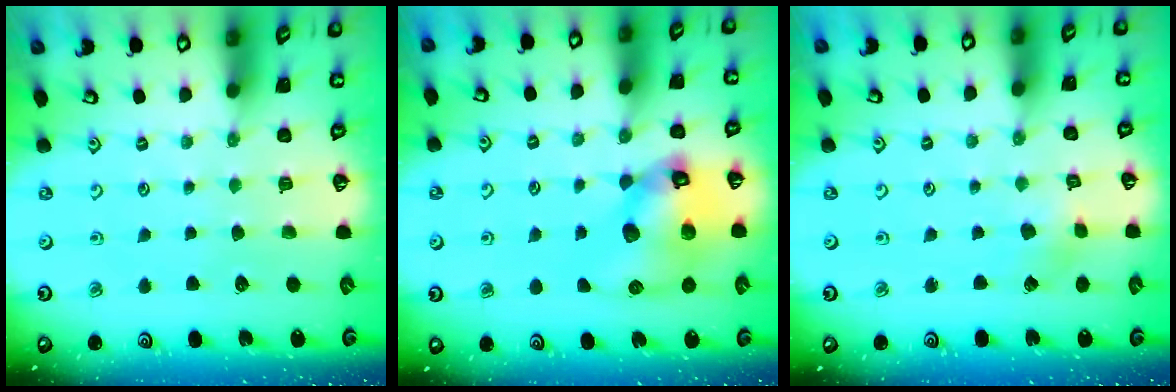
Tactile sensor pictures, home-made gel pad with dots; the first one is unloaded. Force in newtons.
{"total": 13.2, "press": 13.1, "slide": 1.8}
{"total": 2.0, "press": 2.0, "slide": 0.2}